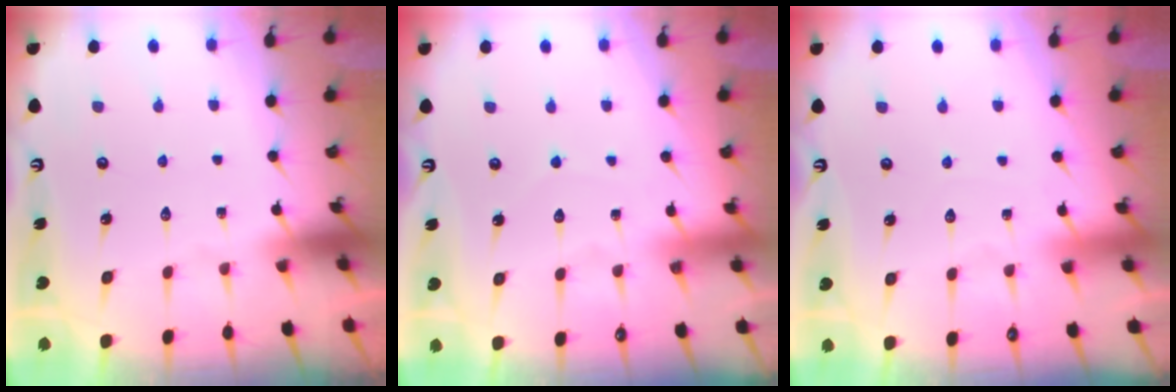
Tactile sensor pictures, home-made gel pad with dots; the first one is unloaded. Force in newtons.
{"total": 3.4, "press": 3.4, "slide": 0.3}
{"total": 2.4, "press": 2.3, "slide": 0.2}